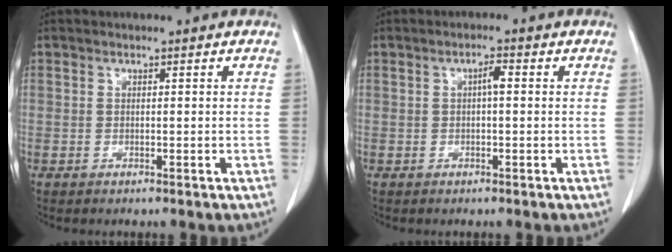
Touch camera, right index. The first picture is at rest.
{"total": 2.0, "force": [0.3, 0.4, 1.9], "torque": [-0.030, 0.005, 0.004]}